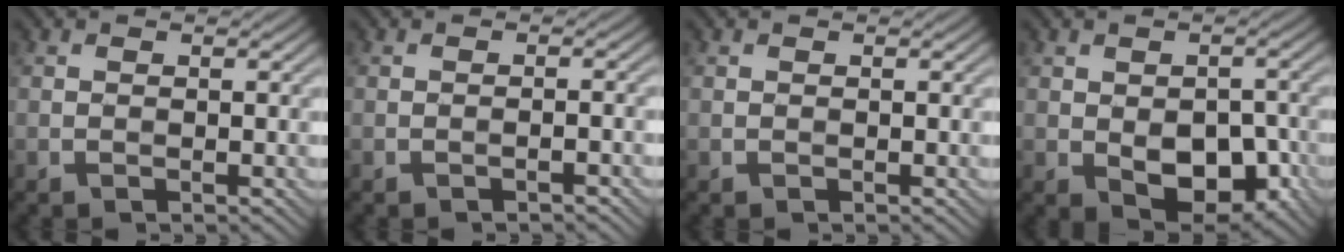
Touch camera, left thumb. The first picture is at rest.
{"total": 1.0, "force": [-0.8, 0.0, 0.6], "torque": [-0.009, 0.005, -0.015]}
{"total": 0.0}
{"total": 8.0, "force": [-2.3, 4.8, 6.0], "torque": [-0.096, -0.019, -0.027]}